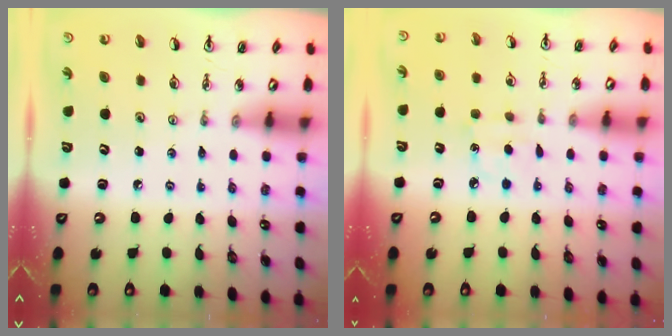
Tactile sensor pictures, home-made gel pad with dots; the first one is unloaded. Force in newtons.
{"total": 5.7, "press": 5.7, "slide": 0.7}